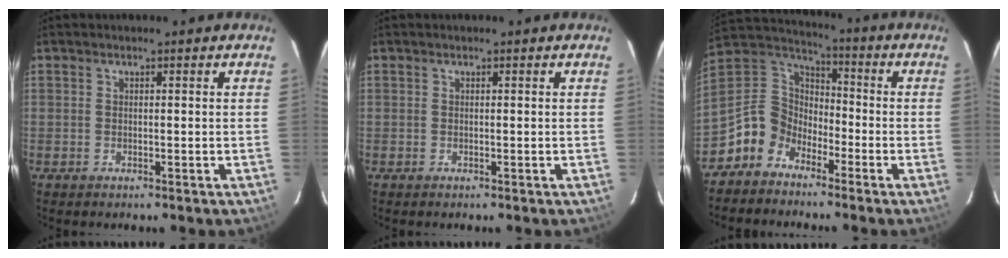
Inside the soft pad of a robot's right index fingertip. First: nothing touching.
{"total": 0.0}
{"total": 9.8, "force": [-6.6, 7.0, 2.0], "torque": [-0.064, 0.040, -0.145]}